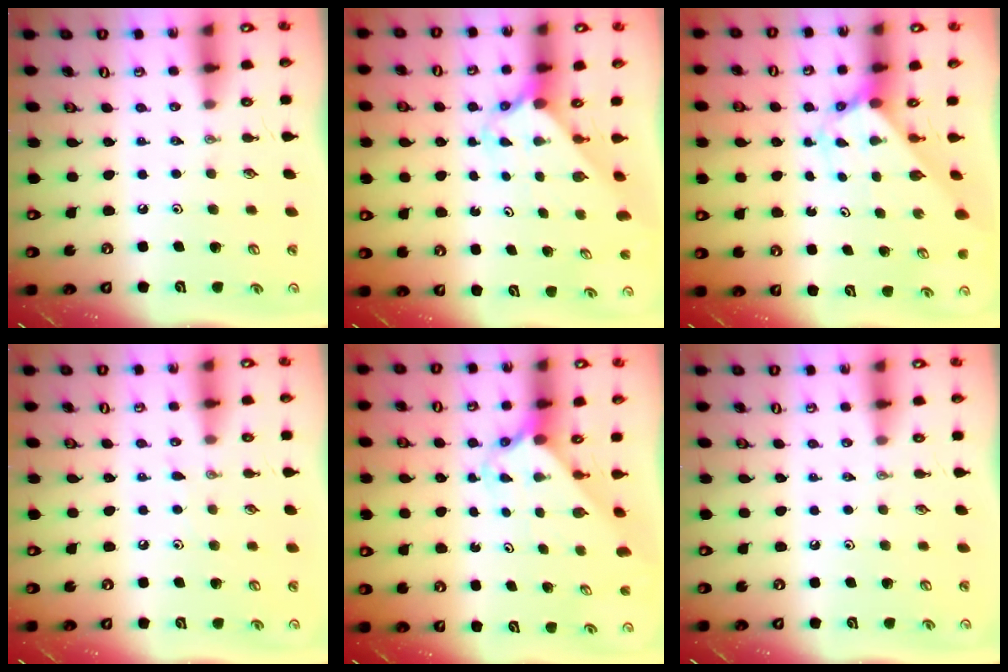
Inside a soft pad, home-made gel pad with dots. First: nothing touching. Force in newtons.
{"total": 2.4, "press": 2.4, "slide": 0.2}
{"total": 2.4, "press": 2.4, "slide": 0.2}
{"total": 3.7, "press": 3.7, "slide": 0.5}
{"total": 2.3, "press": 2.3, "slide": 0.2}
{"total": 0.0}